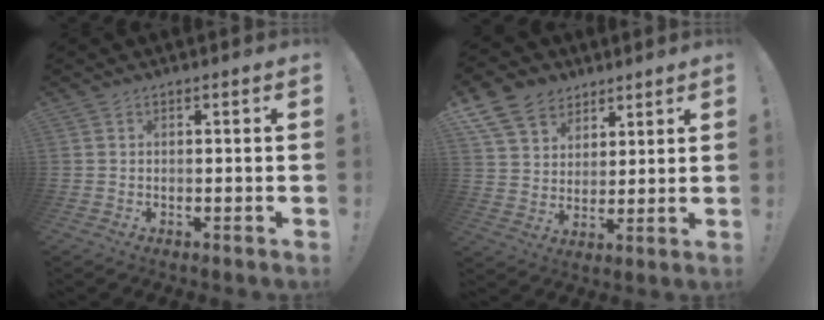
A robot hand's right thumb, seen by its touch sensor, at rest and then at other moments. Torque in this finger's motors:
{"motor_torque": [0.94, 1.05, 0.46, 0.33, 0.32]}